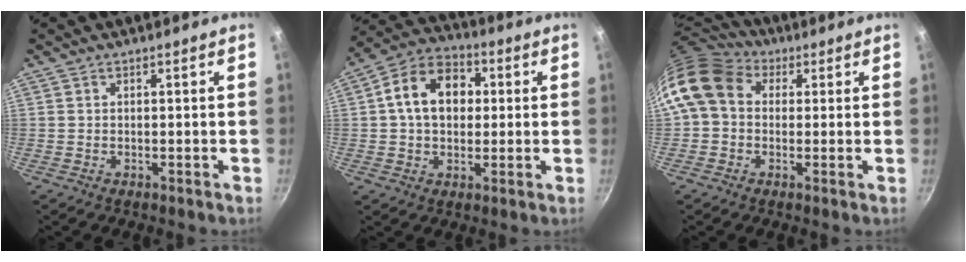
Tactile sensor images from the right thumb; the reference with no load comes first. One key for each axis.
{"total": 12.9, "fx": 1.8, "fy": 9.5, "fz": 8.6, "tx": -0.109, "ty": 0.023, "tz": 0.012}
{"total": 12.1, "fx": 2.5, "fy": 9.7, "fz": 6.9, "tx": -0.119, "ty": 0.022, "tz": 0.026}